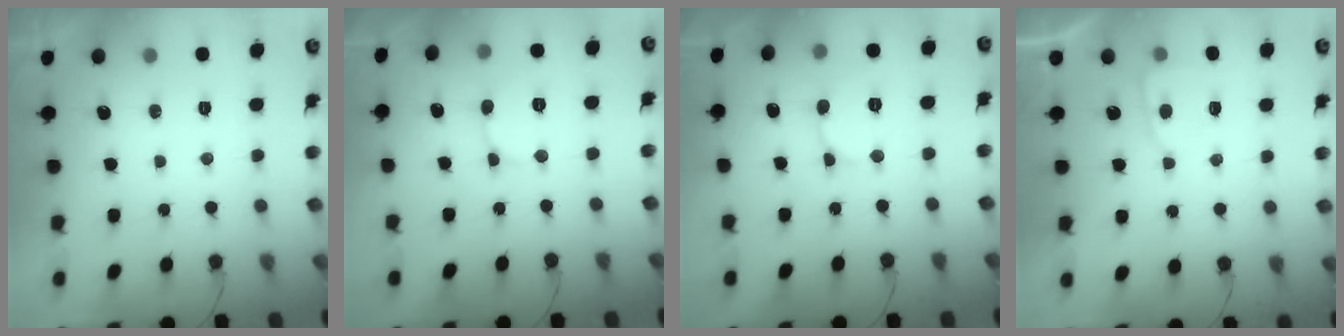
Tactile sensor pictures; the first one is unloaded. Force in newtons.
{"total": 2.3, "press": 2.3, "slide": 0.2}
{"total": 2.6, "press": 2.6, "slide": 0.2}
{"total": 3.4, "press": 3.4, "slide": 0.2}